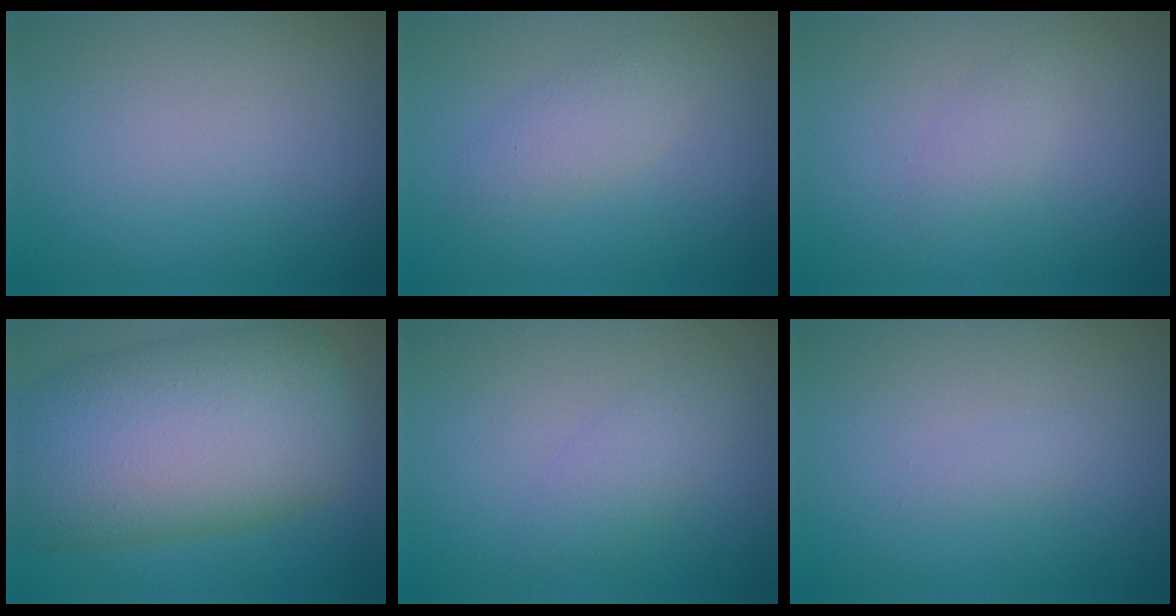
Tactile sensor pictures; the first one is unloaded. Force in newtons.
{"total": 2.3, "press": 2.3, "slide": 0.1}
{"total": 1.2, "press": 1.2, "slide": 0.1}
{"total": 14.0, "press": 14.0, "slide": 0.5}
{"total": 1.9, "press": 1.9, "slide": 0.2}
{"total": 0.6, "press": 0.6, "slide": 0.0}